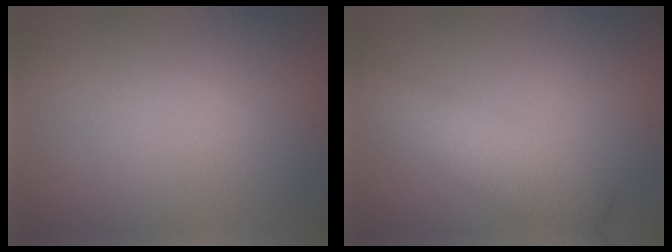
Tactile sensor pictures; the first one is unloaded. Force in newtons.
{"total": 5.5, "press": 5.5, "slide": 0.3}